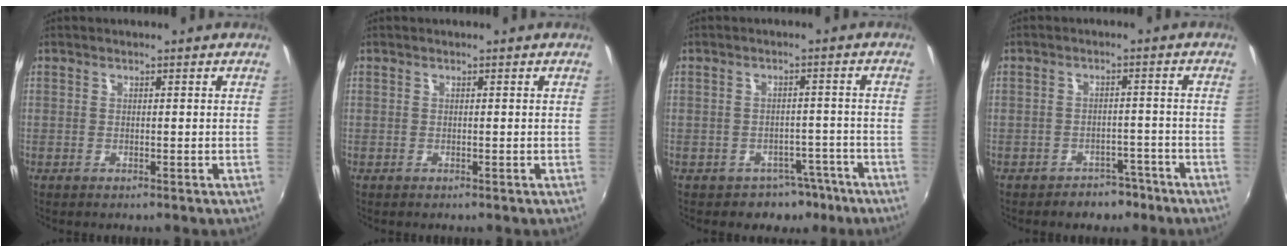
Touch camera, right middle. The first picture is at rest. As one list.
[{"total": 0.0}, {"total": 5.7, "force": [-3.9, 4.0, 0.9], "torque": [-0.018, 0.022, -0.043]}, {"total": 5.3, "force": [-3.9, 3.4, 1.1], "torque": [-0.026, 0.014, -0.046]}]